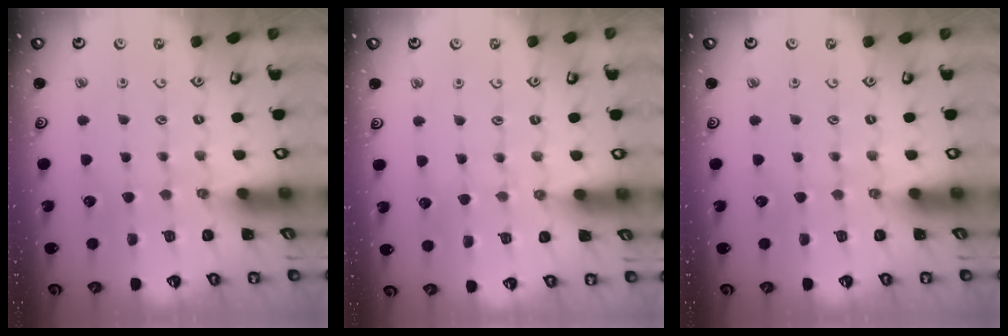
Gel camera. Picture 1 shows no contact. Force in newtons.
{"total": 2.6, "press": 2.6, "slide": 0.3}
{"total": 0.0}